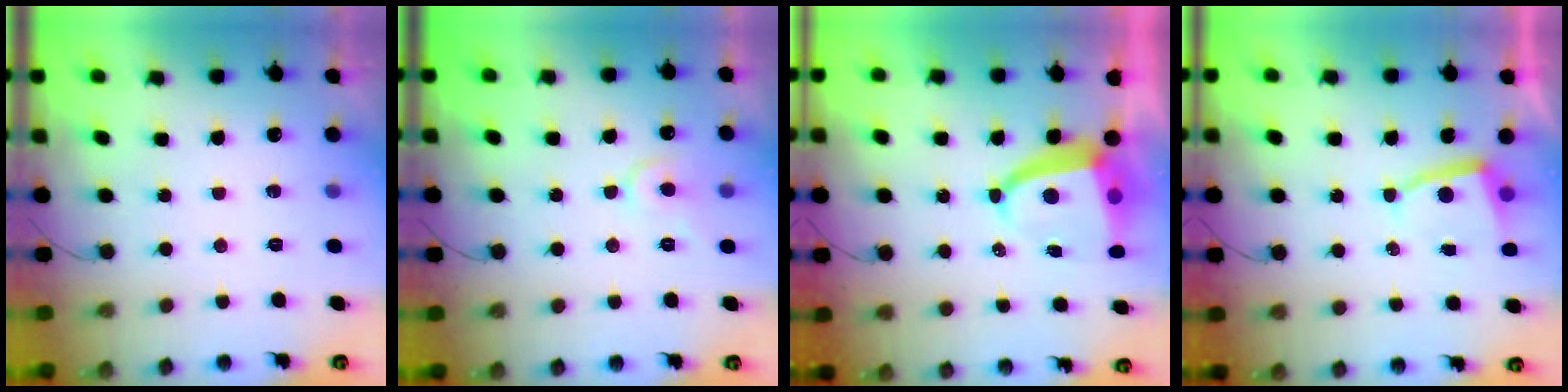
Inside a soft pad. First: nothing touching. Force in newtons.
{"total": 6.9, "press": 6.8, "slide": 0.7}
{"total": 6.4, "press": 6.3, "slide": 0.9}
{"total": 4.0, "press": 3.9, "slide": 0.5}